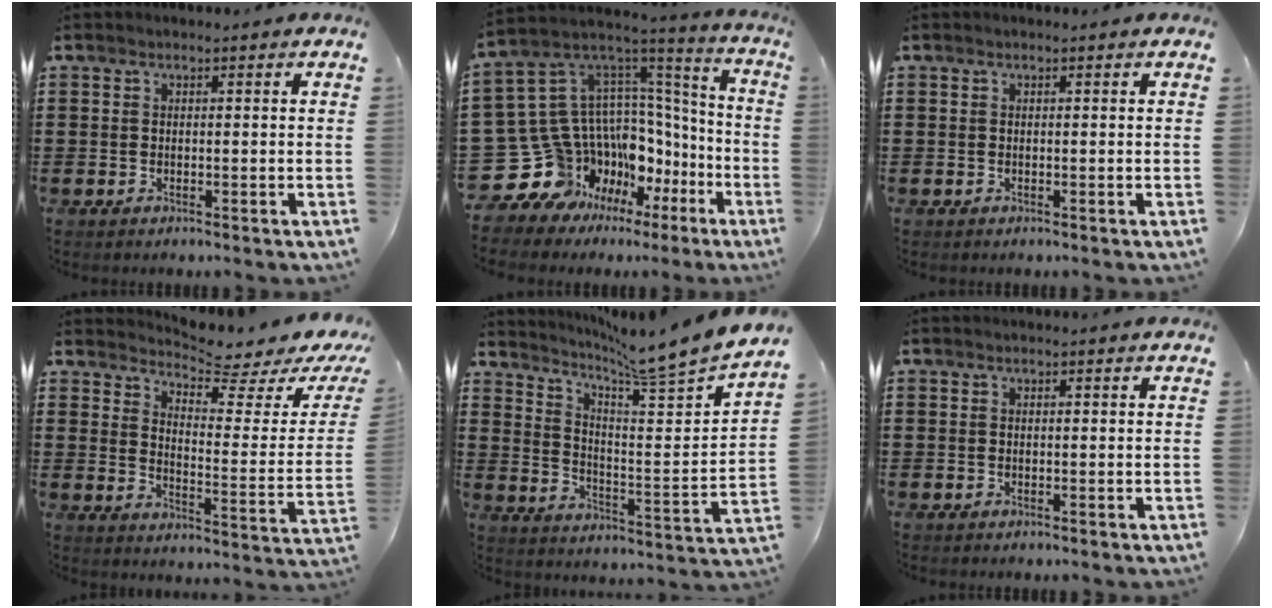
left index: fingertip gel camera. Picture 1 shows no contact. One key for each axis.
{"total": 14.3, "fx": -5.8, "fy": 11.8, "fz": 5.6, "tx": -0.169, "ty": -0.040, "tz": -0.062}
{"total": 0.0}
{"total": 4.7, "fx": 4.3, "fy": -0.1, "fz": 1.8, "tx": -0.038, "ty": -0.047, "tz": 0.063}
{"total": 7.3, "fx": 6.6, "fy": -1.2, "fz": 3.0, "tx": -0.071, "ty": -0.067, "tz": 0.098}
{"total": 0.0}